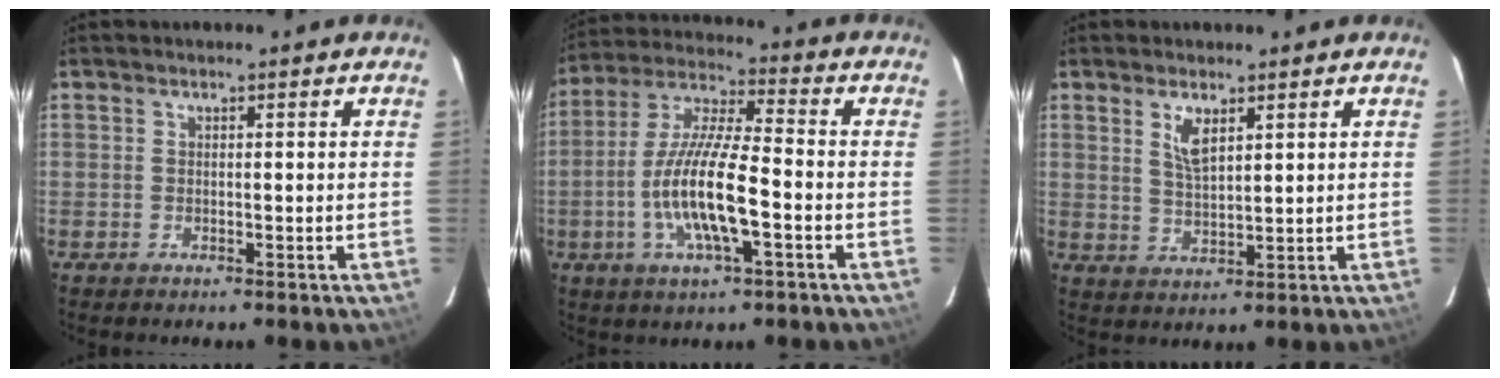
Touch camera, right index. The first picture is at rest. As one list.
[{"total": 14.3, "force": [-4.2, 2.8, 13.3], "torque": [-0.270, -0.006, -0.081]}, {"total": 4.3, "force": [2.3, 1.6, 3.3], "torque": [-0.061, -0.001, 0.046]}]